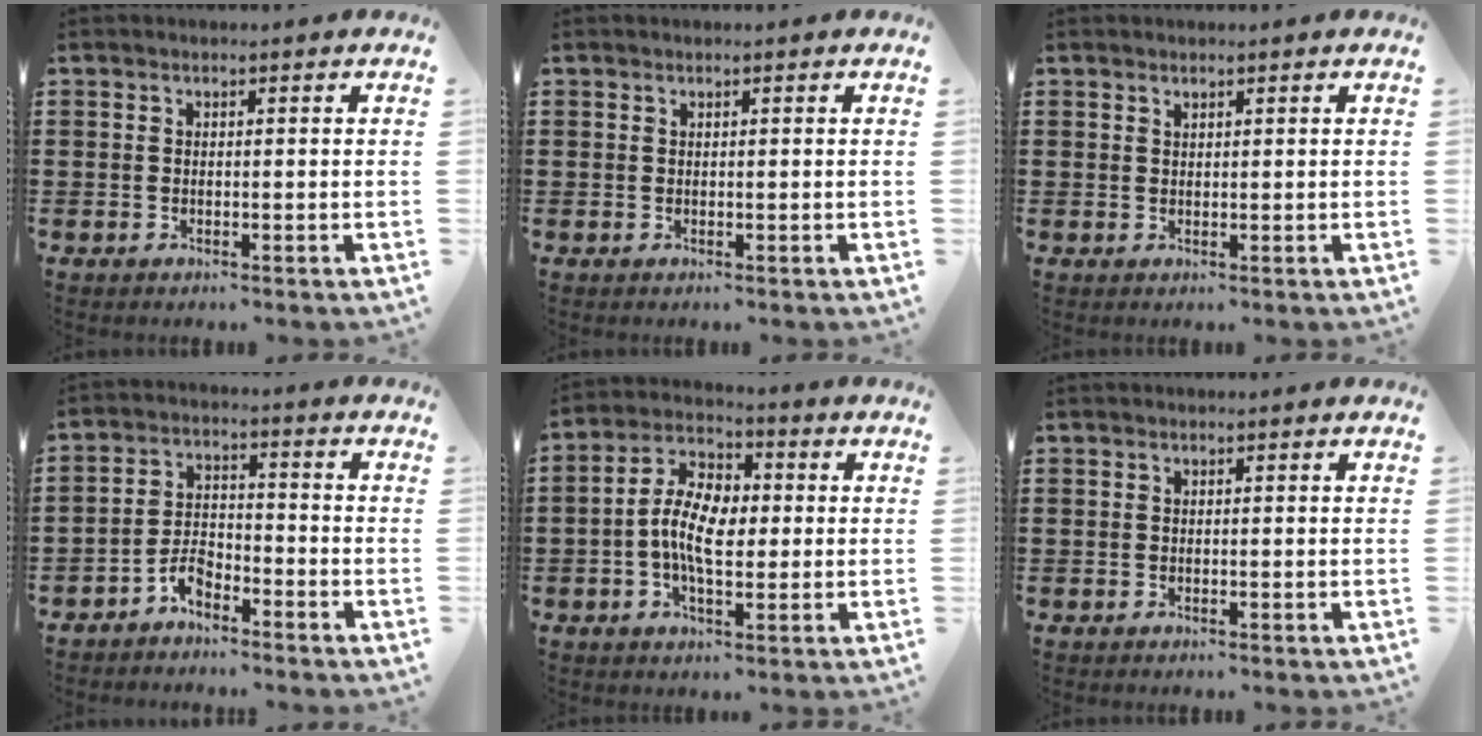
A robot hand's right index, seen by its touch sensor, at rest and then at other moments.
{"total": 0.0}
{"total": 0.7, "force": [0.6, 0.4, 0.1], "torque": [-0.003, 0.002, 0.012]}
{"total": 3.9, "force": [-3.2, 1.5, 1.8], "torque": [-0.042, 0.006, -0.063]}
{"total": 8.4, "force": [-0.6, 4.3, 7.2], "torque": [-0.162, 0.003, -0.017]}
{"total": 0.0}